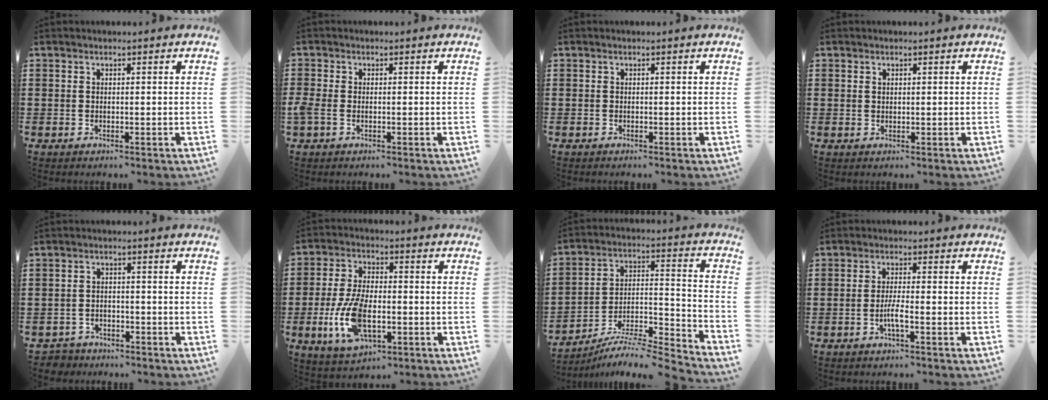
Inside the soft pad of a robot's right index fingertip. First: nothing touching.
{"total": 1.5, "force": [-0.7, 0.8, 1.1], "torque": [-0.036, -0.007, -0.018]}
{"total": 0.0}
{"total": 0.6, "force": [0.3, 0.5, 0.3], "torque": [-0.007, 0.002, 0.007]}
{"total": 2.6, "force": [-2.5, 0.8, -0.2], "torque": [-0.005, 0.002, -0.055]}
{"total": 10.1, "force": [-2.9, 4.9, 8.3], "torque": [-0.199, -0.011, -0.057]}
{"total": 7.1, "force": [-6.6, 0.7, 2.5], "torque": [-0.031, 0.003, -0.129]}
{"total": 3.1, "force": [-1.4, 0.2, 2.7], "torque": [-0.055, -0.003, -0.028]}